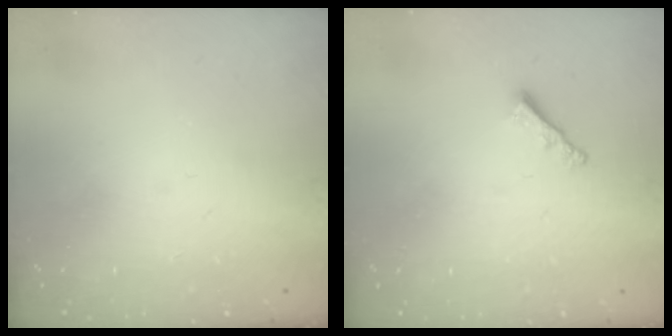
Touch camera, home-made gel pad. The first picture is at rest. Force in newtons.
{"total": 1.9, "press": 1.9, "slide": 0.5}